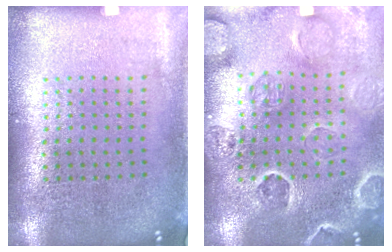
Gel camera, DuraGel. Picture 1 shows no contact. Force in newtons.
{"total": 2.7, "press": 2.6, "slide": 0.8}